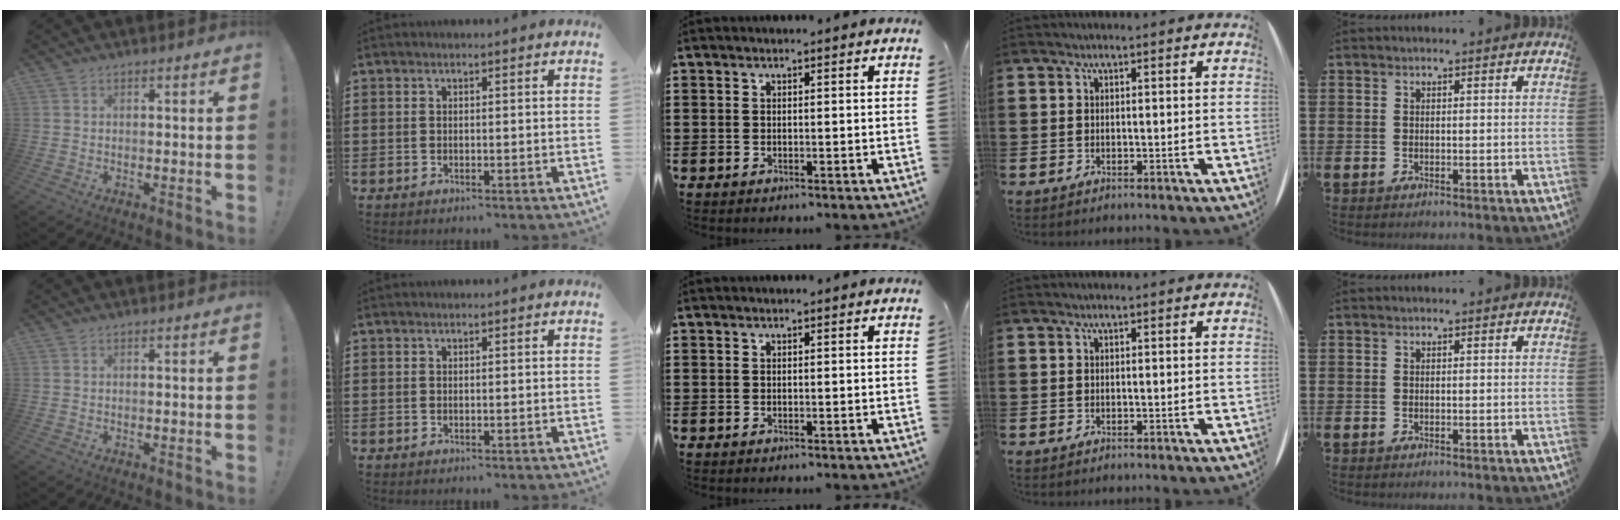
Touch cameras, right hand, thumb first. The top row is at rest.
{}